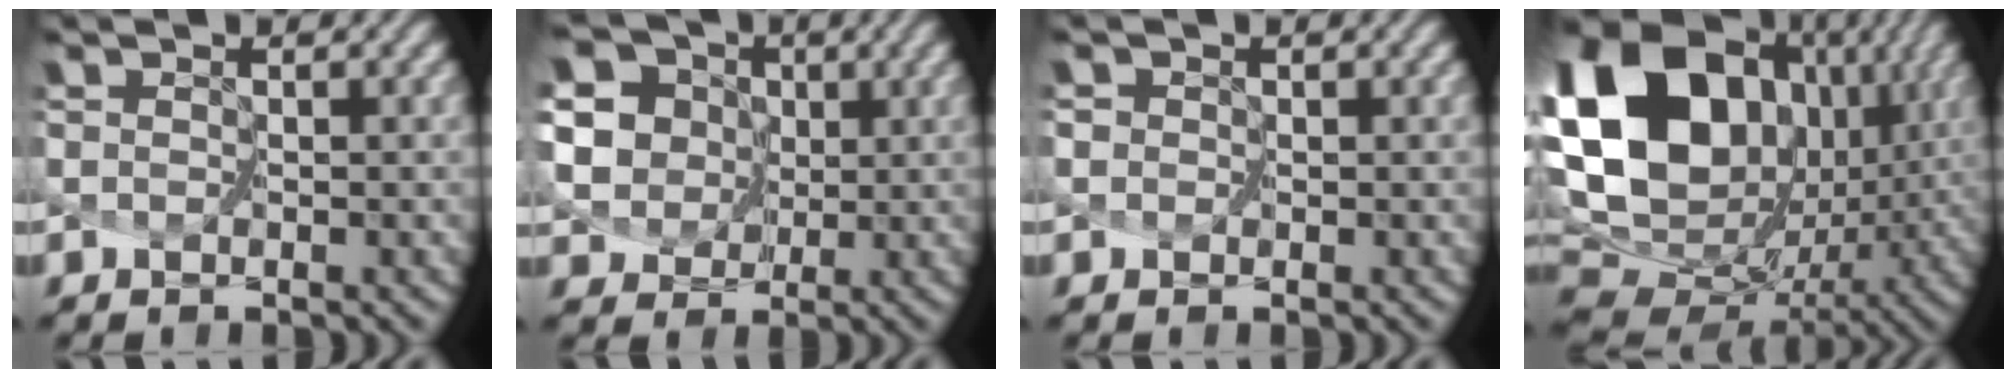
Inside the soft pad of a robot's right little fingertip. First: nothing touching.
{"total": 11.5, "force": [3.5, 10.1, 4.2], "torque": [-0.102, 0.028, 0.023]}
{"total": 0.7, "force": [-0.1, 0.7, 0.1], "torque": [0.005, 0.001, -0.005]}
{"total": 21.8, "force": [6.4, 17.3, 11.7], "torque": [-0.246, 0.009, 0.126]}